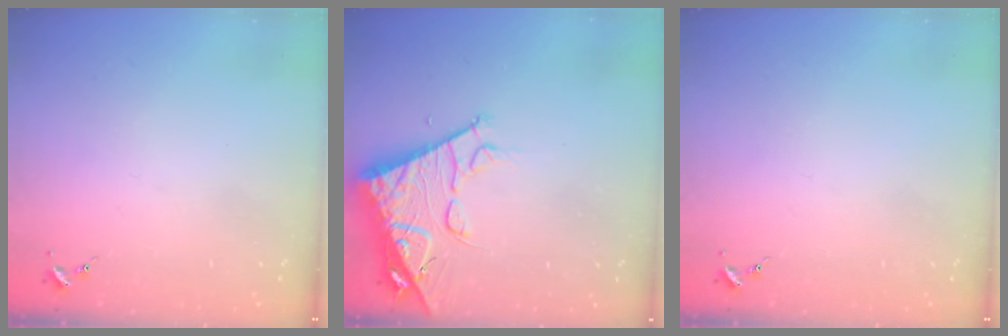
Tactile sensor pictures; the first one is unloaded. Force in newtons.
{"total": 13.9, "press": 13.8, "slide": 1.4}
{"total": 0.0}